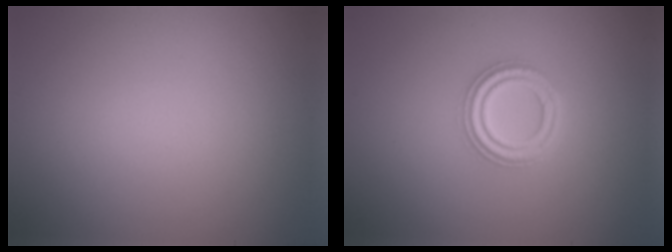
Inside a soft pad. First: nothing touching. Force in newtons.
{"total": 2.7, "press": 2.7, "slide": 0.5}